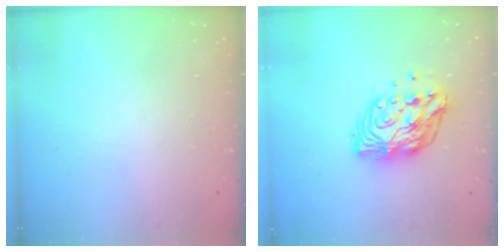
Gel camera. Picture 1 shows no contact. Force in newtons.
{"total": 12.6, "press": 12.6, "slide": 1.1}